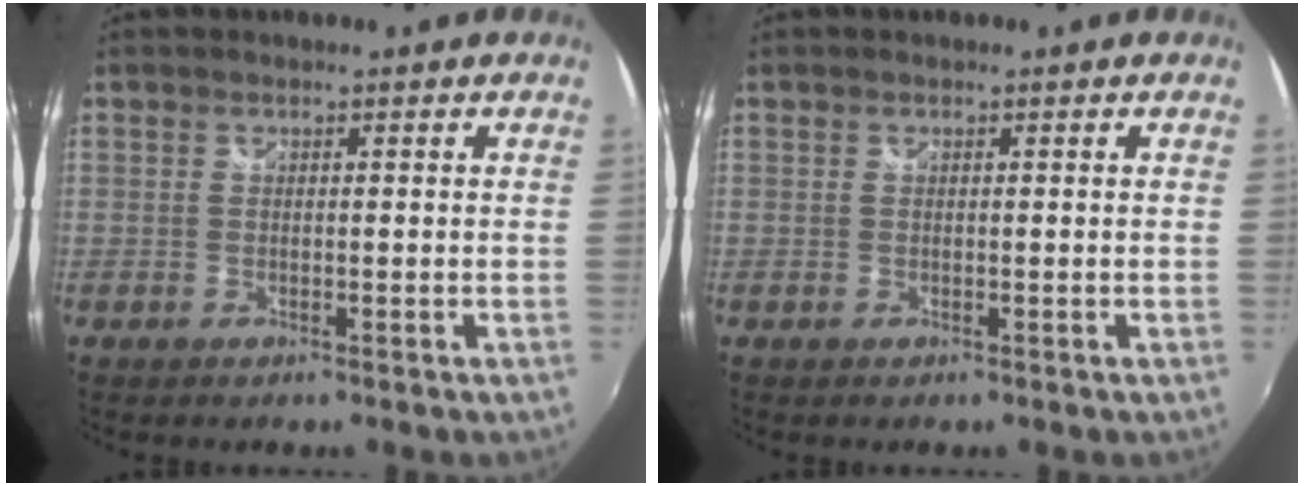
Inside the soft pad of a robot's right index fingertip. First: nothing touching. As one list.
[{"total": 0.0}]